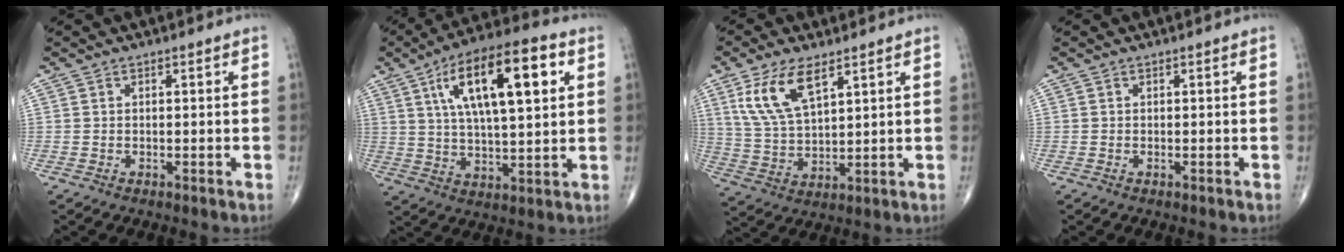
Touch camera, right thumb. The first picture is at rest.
{"total": 19.0, "force": [6.5, 6.6, 16.5], "torque": [-0.262, 0.002, 0.103]}
{"total": 10.8, "force": [5.6, 4.5, 8.0], "torque": [-0.154, -0.018, 0.121]}
{"total": 0.0}